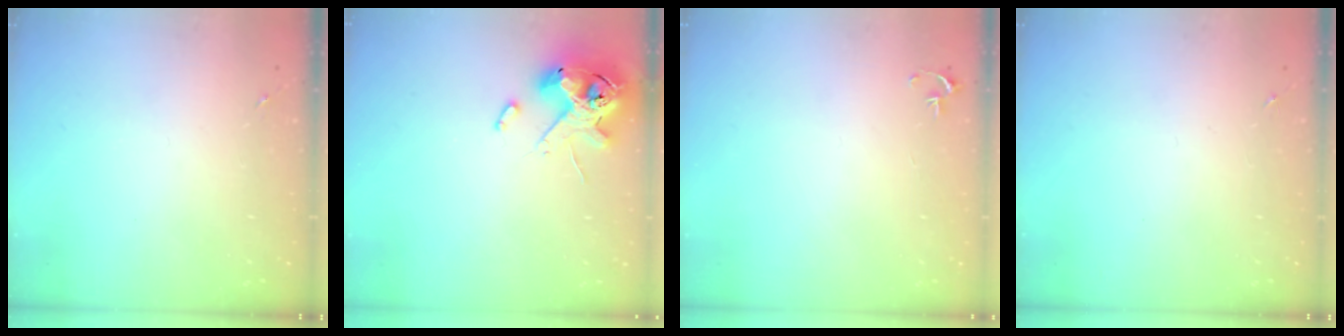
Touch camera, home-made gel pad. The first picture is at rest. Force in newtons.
{"total": 12.8, "press": 12.6, "slide": 2.0}
{"total": 3.4, "press": 3.4, "slide": 0.3}
{"total": 0.0}